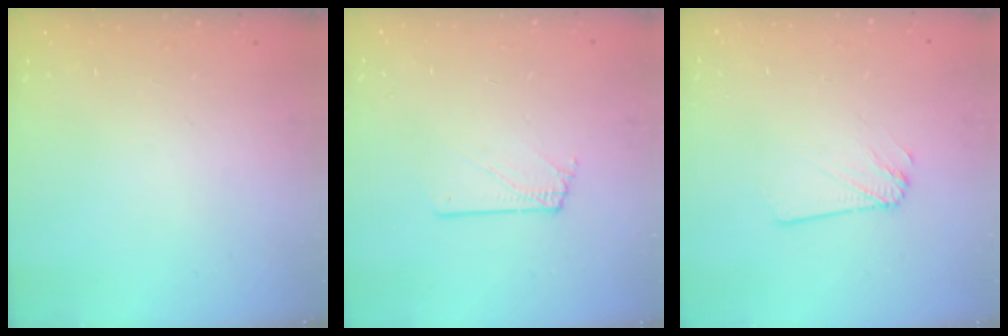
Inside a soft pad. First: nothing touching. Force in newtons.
{"total": 1.4, "press": 1.4, "slide": 0.2}
{"total": 2.0, "press": 2.0, "slide": 0.1}